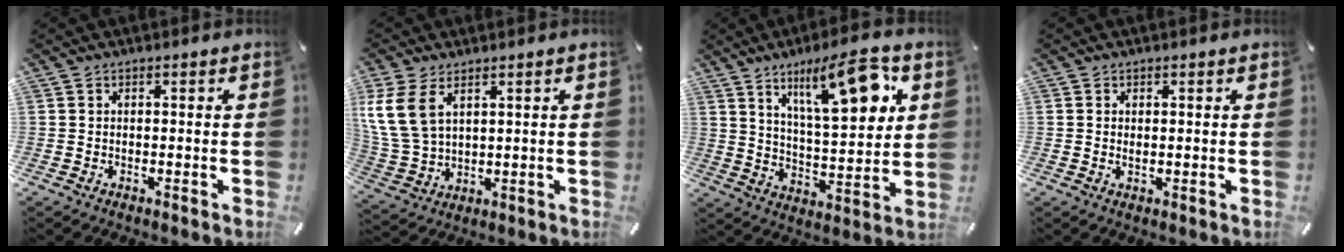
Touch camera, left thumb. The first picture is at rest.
{"total": 10.0, "force": [4.8, 6.3, 6.0], "torque": [-0.160, -0.010, 0.089]}
{"total": 18.8, "force": [10.0, 6.7, 14.4], "torque": [-0.217, -0.044, 0.157]}
{"total": 1.1, "force": [0.3, 0.5, 1.0], "torque": [-0.020, 0.001, 0.004]}